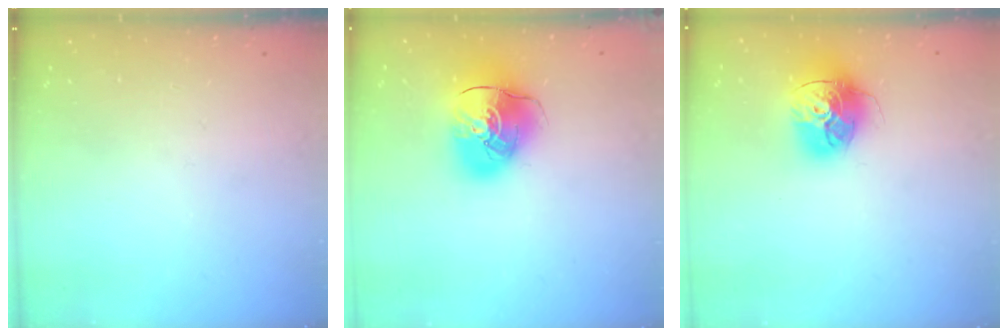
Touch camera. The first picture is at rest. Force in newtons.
{"total": 11.7, "press": 11.5, "slide": 1.8}
{"total": 16.0, "press": 16.0, "slide": 1.7}